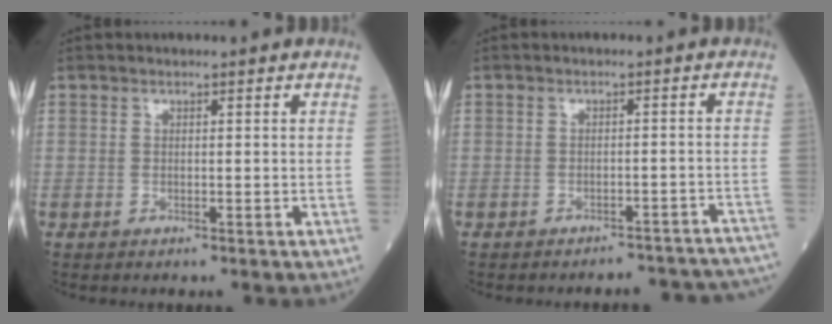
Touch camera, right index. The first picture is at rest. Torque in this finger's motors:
{"motor_torque": [-0.85, -0.68, -0.96, -0.21]}